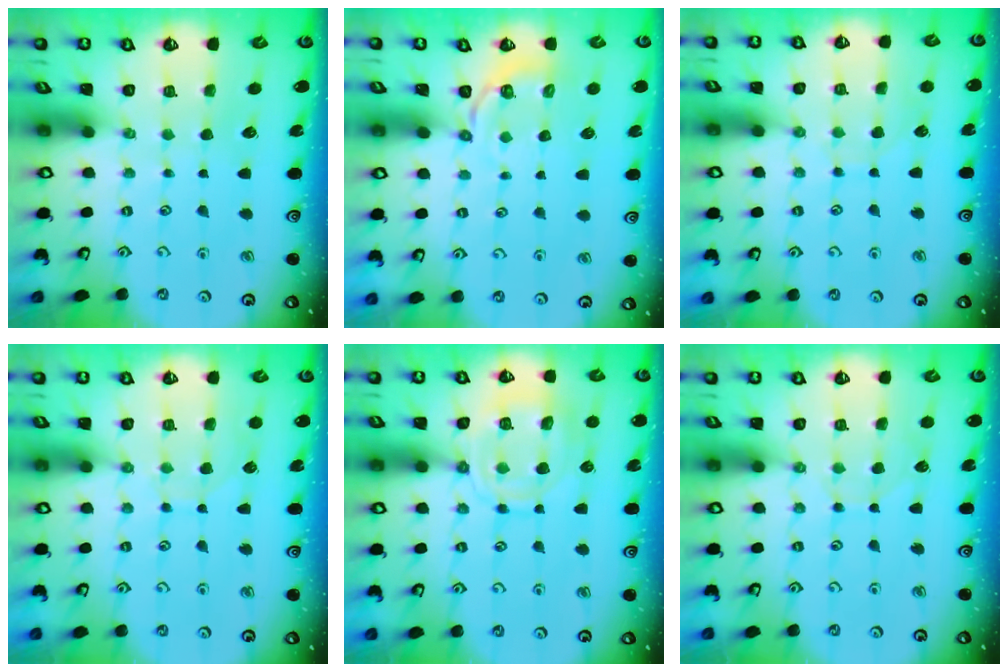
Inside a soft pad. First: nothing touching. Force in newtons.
{"total": 3.1, "press": 2.0, "slide": 2.3}
{"total": 5.9, "press": 5.9, "slide": 0.5}
{"total": 6.9, "press": 6.9, "slide": 0.7}
{"total": 13.5, "press": 13.5, "slide": 1.2}
{"total": 5.4, "press": 5.4, "slide": 0.6}